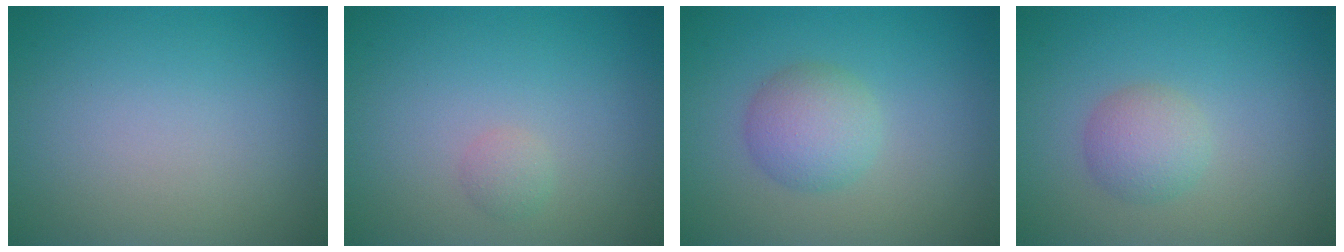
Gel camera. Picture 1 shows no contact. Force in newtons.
{"total": 0.9, "press": 0.9, "slide": 0.1}
{"total": 3.2, "press": 3.2, "slide": 0.1}
{"total": 2.5, "press": 2.4, "slide": 0.2}